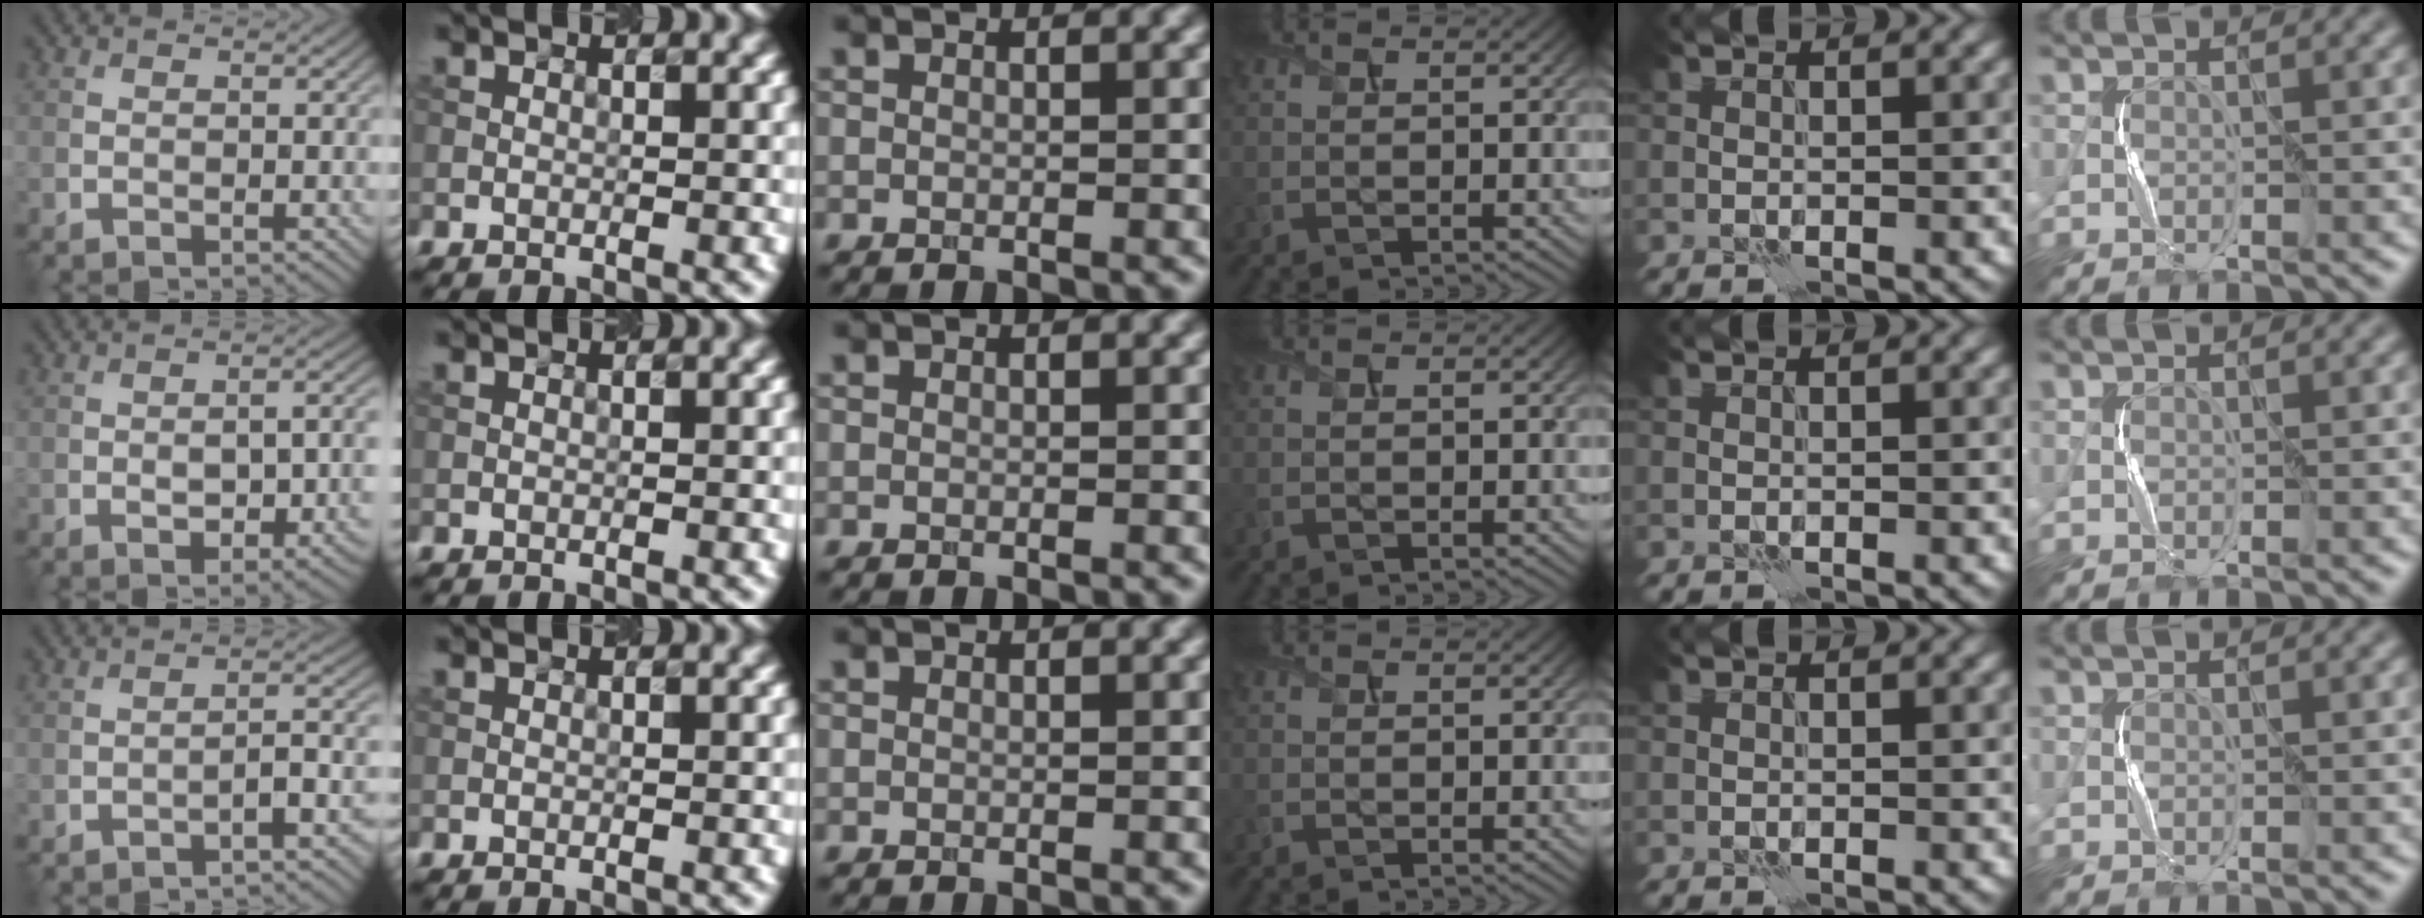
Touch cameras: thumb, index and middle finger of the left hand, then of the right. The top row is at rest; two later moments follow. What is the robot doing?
{"motion": "squeeze", "object": "air blower"}